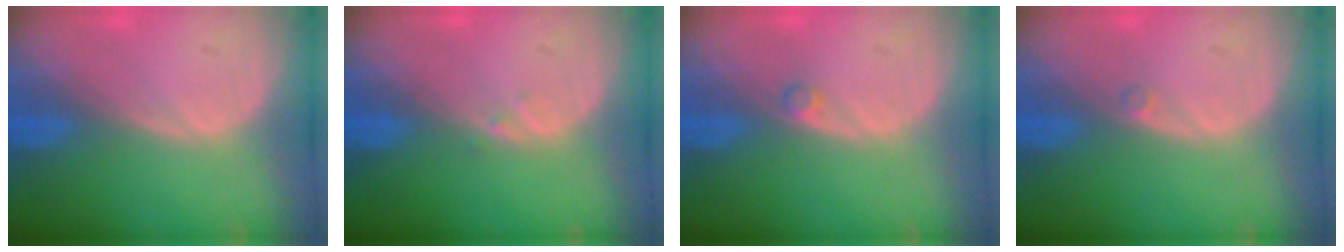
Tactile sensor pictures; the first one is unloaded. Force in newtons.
{"total": 0.6, "press": 0.6, "slide": 0.1}
{"total": 0.9, "press": 0.9, "slide": 0.2}
{"total": 0.5, "press": 0.5, "slide": 0.2}